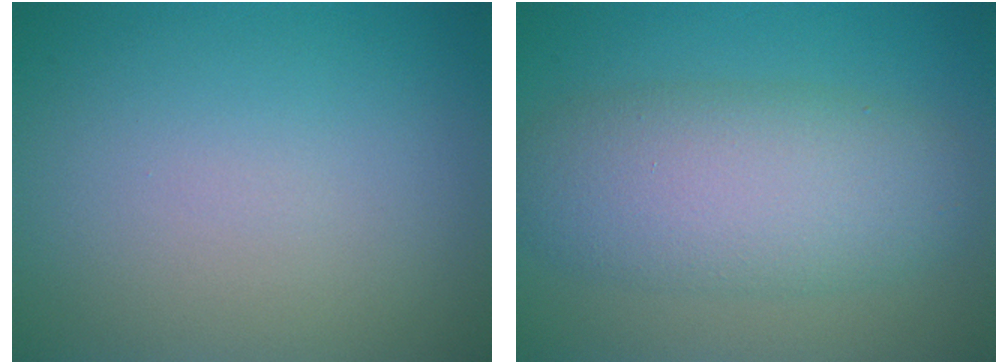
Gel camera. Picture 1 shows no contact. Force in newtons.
{"total": 7.2, "press": 7.2, "slide": 0.3}